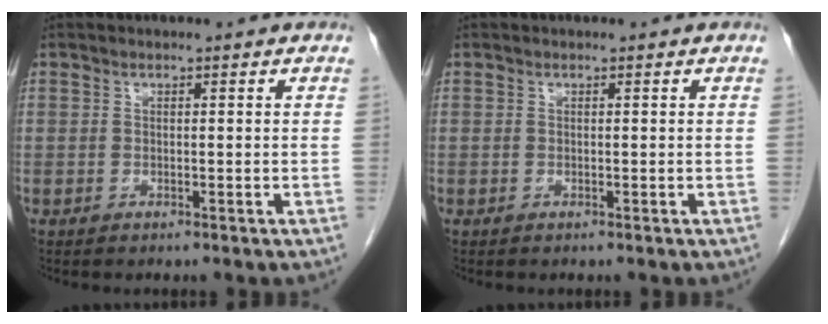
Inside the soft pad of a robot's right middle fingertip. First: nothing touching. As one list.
[{"total": 0.0}]